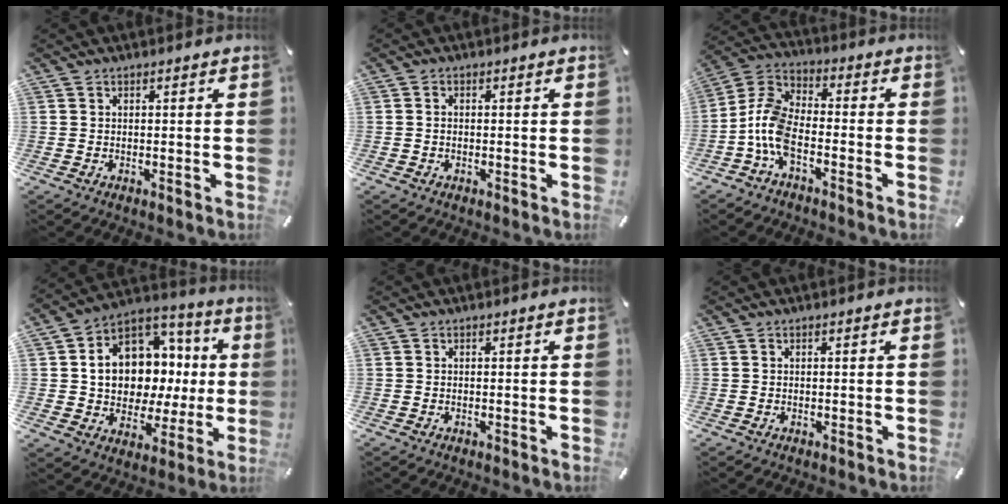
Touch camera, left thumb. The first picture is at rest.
{"total": 0.9, "force": [-0.2, 0.6, 0.6], "torque": [-0.014, 0.002, -0.005]}
{"total": 8.7, "force": [-4.2, 4.6, 6.2], "torque": [-0.157, -0.009, -0.086]}
{"total": 14.3, "force": [1.5, 11.9, 7.8], "torque": [-0.129, -0.021, 0.038]}
{"total": 0.0}
{"total": 0.0}